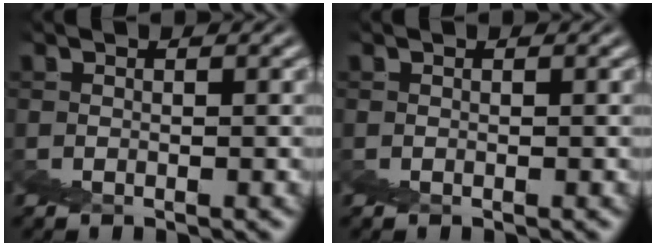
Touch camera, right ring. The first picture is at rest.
{"total": 0.0}